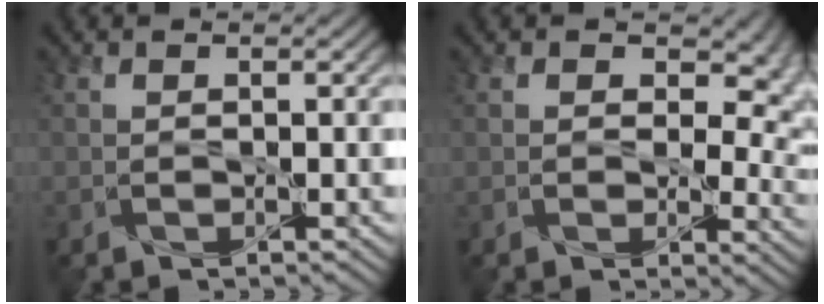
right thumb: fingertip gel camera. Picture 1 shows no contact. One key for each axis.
{"total": 7.6, "fx": 2.0, "fy": 4.8, "fz": 5.5, "tx": -0.074, "ty": -0.014, "tz": 0.034}